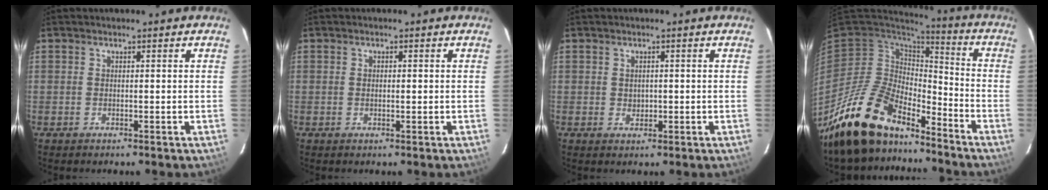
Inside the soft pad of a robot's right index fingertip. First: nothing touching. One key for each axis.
{"total": 1.0, "fx": 0.0, "fy": 0.5, "fz": 0.9, "tx": -0.015, "ty": 0.003, "tz": -0.001}
{"total": 1.6, "fx": 0.1, "fy": 1.5, "fz": 0.8, "tx": -0.010, "ty": 0.003, "tz": 0.004}
{"total": 18.2, "fx": -14.5, "fy": 7.0, "fz": 8.5, "tx": -0.178, "ty": -0.015, "tz": -0.257}